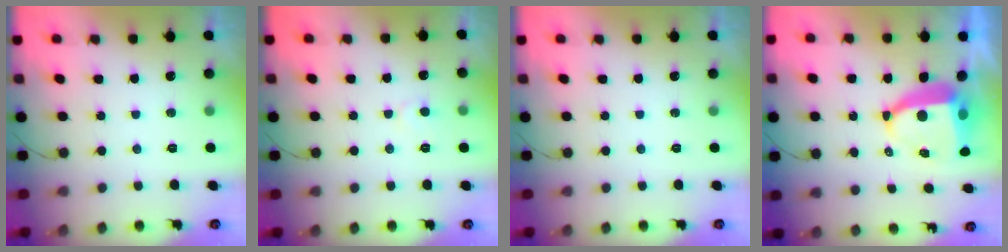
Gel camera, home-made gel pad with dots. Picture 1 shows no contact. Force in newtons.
{"total": 4.0, "press": 4.0, "slide": 0.4}
{"total": 0.0}
{"total": 9.4, "press": 9.3, "slide": 1.2}